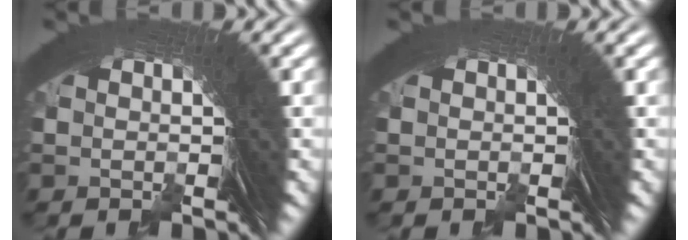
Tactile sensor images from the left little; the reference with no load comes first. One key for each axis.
{"total": 0.0}